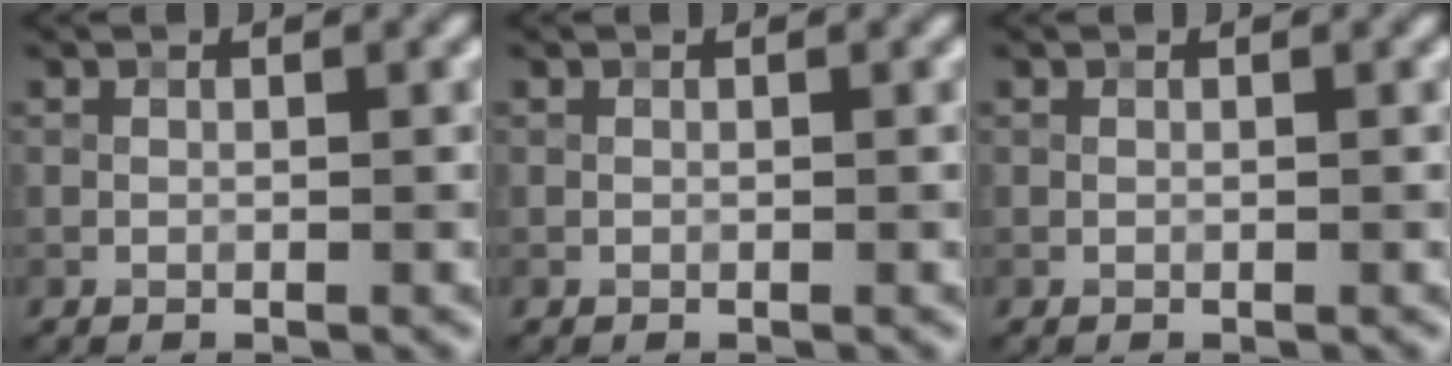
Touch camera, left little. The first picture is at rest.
{"total": 0.0}
{"total": 0.0}